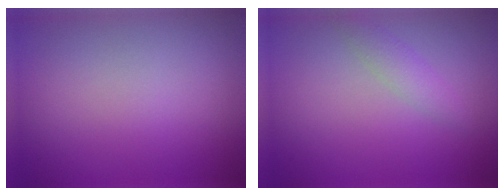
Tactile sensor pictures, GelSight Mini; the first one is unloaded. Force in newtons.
{"total": 1.6, "press": 1.6, "slide": 0.1}